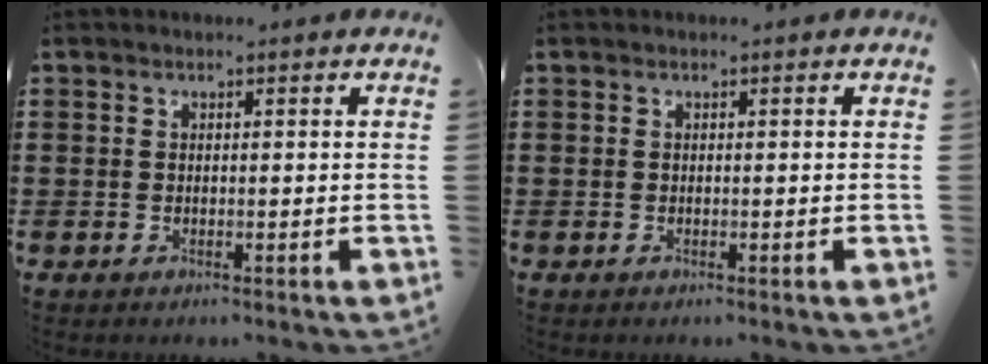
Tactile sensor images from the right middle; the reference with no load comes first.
{"total": 0.0}